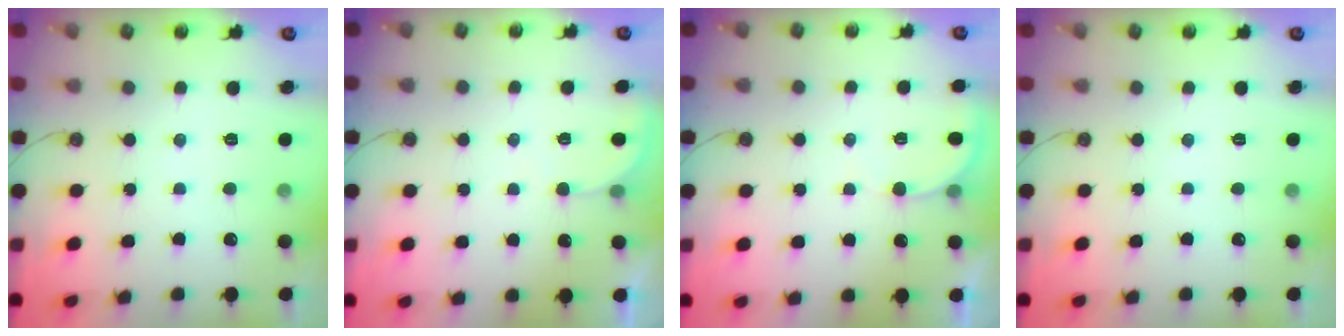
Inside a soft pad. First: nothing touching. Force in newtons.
{"total": 2.6, "press": 2.6, "slide": 0.2}
{"total": 4.3, "press": 4.2, "slide": 0.4}
{"total": 0.0}